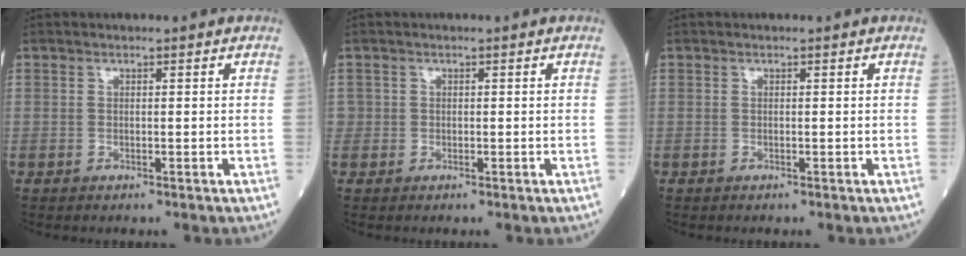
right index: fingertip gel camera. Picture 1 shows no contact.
{"total": 0.9, "force": [-0.1, 0.9, 0.0], "torque": [0.009, 0.005, -0.004]}
{"total": 0.0}